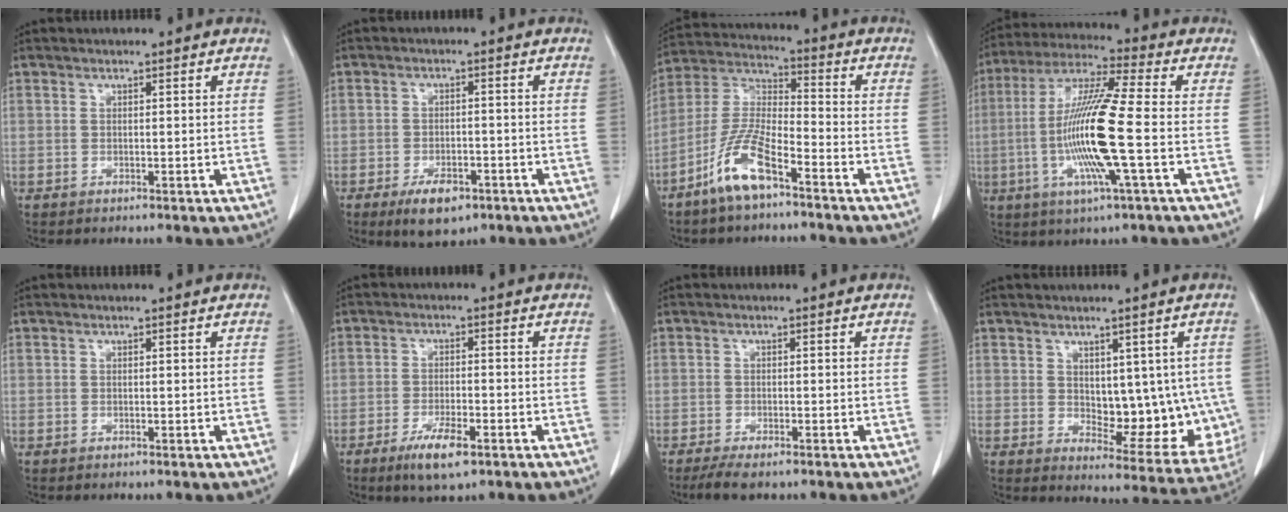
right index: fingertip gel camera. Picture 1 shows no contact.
{"total": 6.0, "force": [-3.6, 2.8, 3.8], "torque": [-0.066, -0.002, -0.051]}
{"total": 10.5, "force": [-6.4, 2.2, 7.9], "torque": [-0.173, -0.009, -0.128]}
{"total": 15.2, "force": [-2.7, -0.1, 15.0], "torque": [-0.306, -0.009, -0.061]}
{"total": 0.0}
{"total": 6.8, "force": [-4.2, 0.9, 5.3], "torque": [-0.103, -0.012, -0.071]}
{"total": 4.1, "force": [-3.2, 0.9, 2.5], "torque": [-0.043, -0.009, -0.048]}
{"total": 11.2, "force": [0.8, 5.8, 9.5], "torque": [-0.106, -0.005, 0.030]}